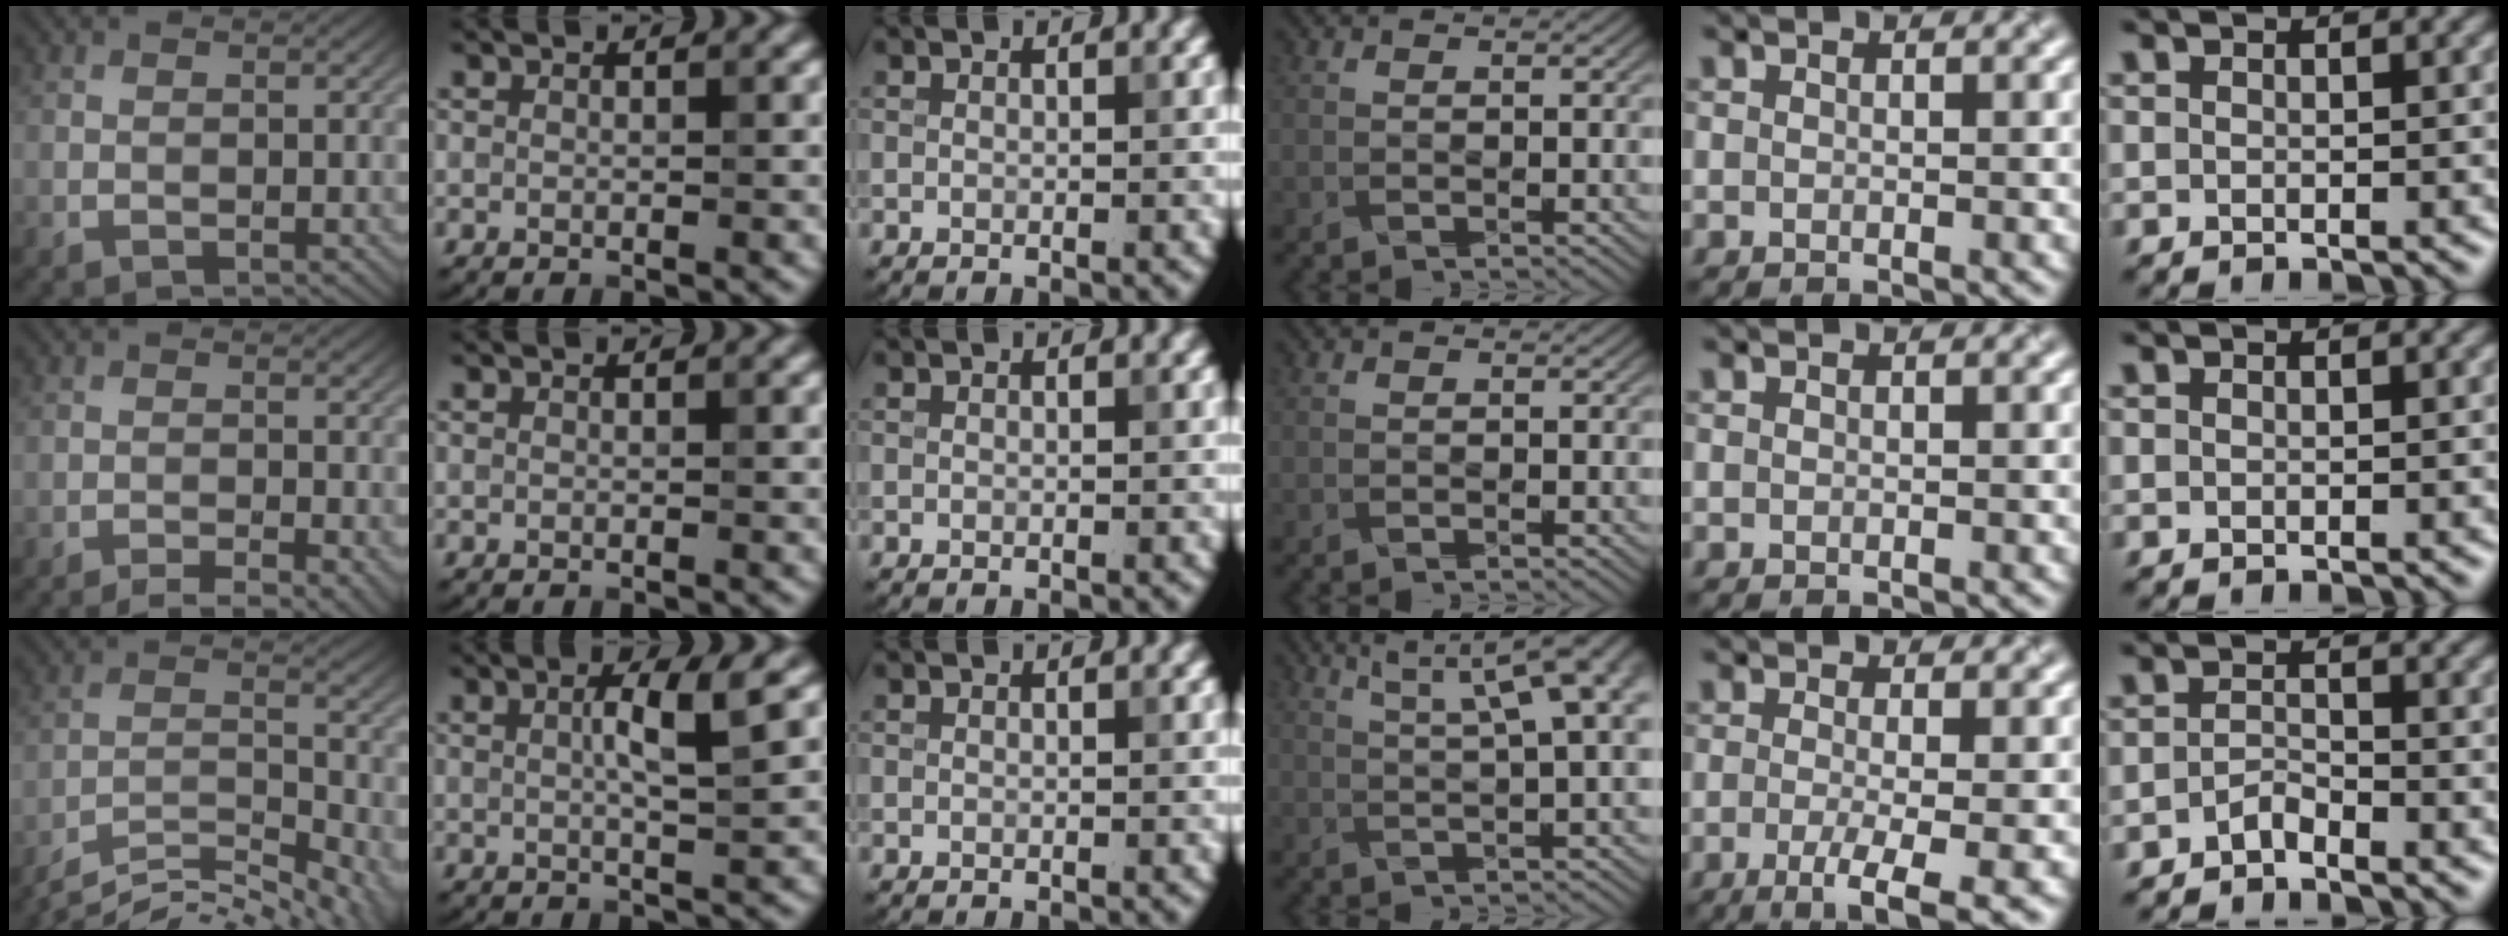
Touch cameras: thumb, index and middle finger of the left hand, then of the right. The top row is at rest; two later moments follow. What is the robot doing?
{"motion": "pour", "object": "sugar"}